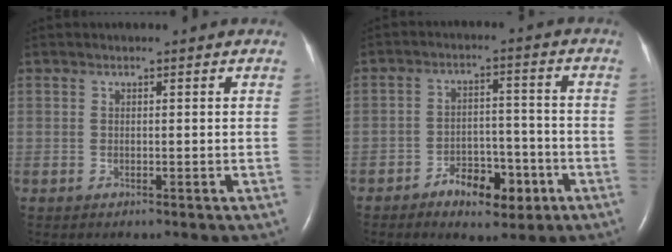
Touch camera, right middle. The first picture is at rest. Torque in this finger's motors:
{"motor_torque": [0.53, -0.42, 0.24, 0.06]}